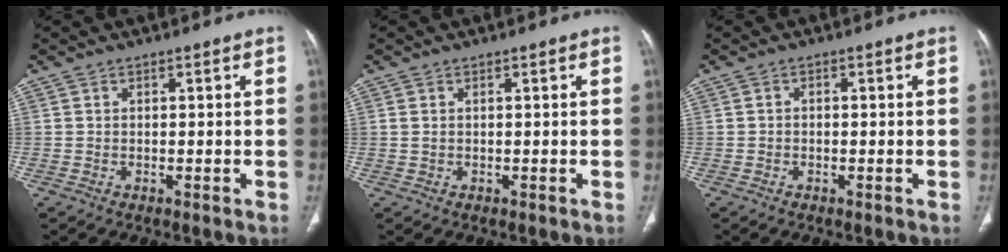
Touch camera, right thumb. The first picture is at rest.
{"total": 0.8, "force": [0.2, 0.4, 0.6], "torque": [-0.020, 0.011, 0.012]}
{"total": 0.6, "force": [-0.2, 0.5, 0.3], "torque": [-0.003, 0.002, -0.007]}